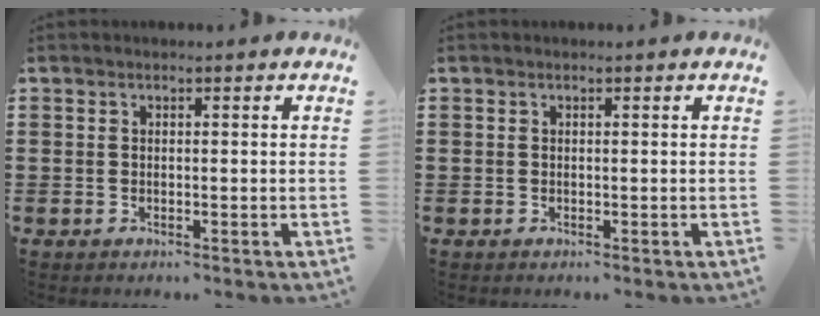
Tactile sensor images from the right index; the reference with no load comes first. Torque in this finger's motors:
{"motor_torque": [-2.14, 0.00, -1.05, -0.21]}